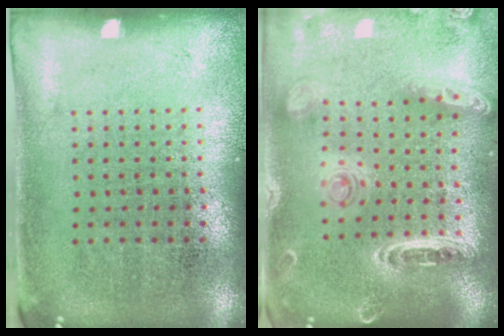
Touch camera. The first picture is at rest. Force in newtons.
{"total": 1.7, "press": 1.7, "slide": 0.3}